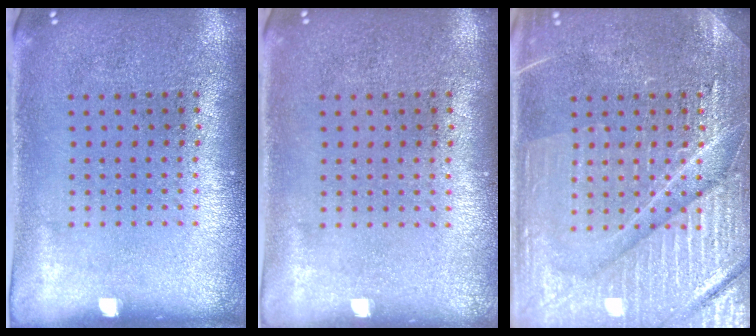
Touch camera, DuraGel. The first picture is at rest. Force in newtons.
{"total": 0.0}
{"total": 4.4, "press": 4.3, "slide": 0.6}